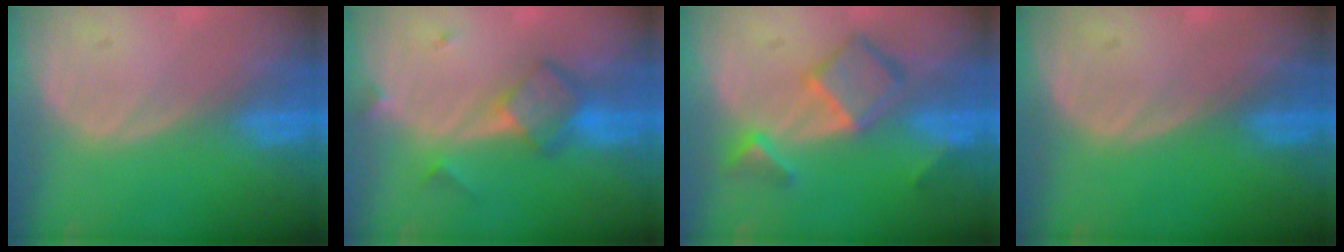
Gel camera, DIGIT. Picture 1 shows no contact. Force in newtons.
{"total": 6.0, "press": 5.3, "slide": 2.8}
{"total": 7.5, "press": 6.5, "slide": 3.7}
{"total": 0.0}